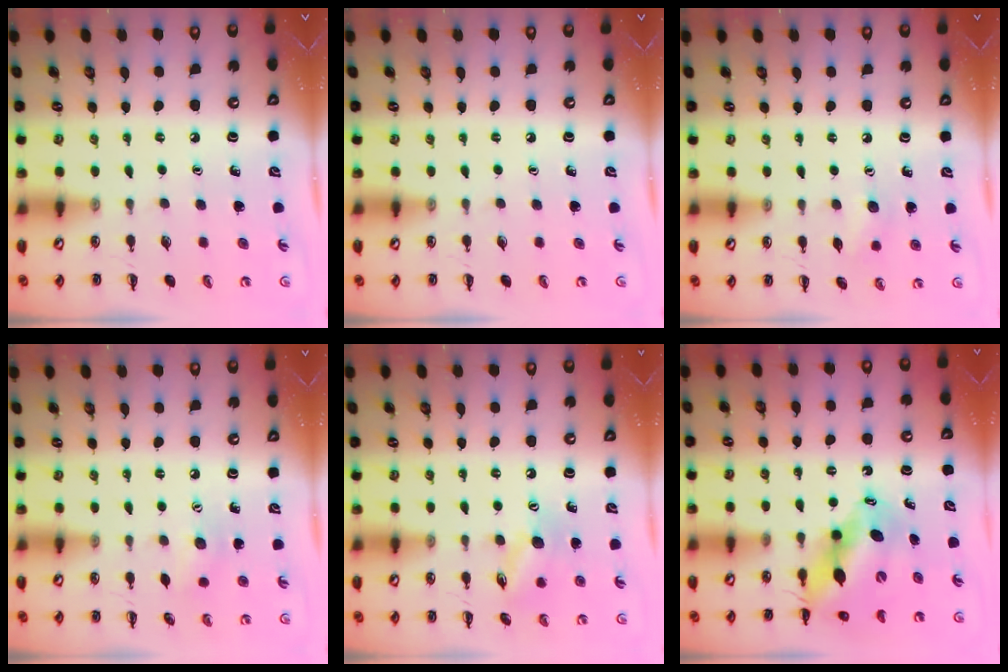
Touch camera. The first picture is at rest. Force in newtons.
{"total": 0.0}
{"total": 5.3, "press": 5.2, "slide": 1.3}
{"total": 7.1, "press": 7.0, "slide": 1.3}
{"total": 10.7, "press": 10.6, "slide": 1.5}
{"total": 11.3, "press": 10.9, "slide": 2.9}